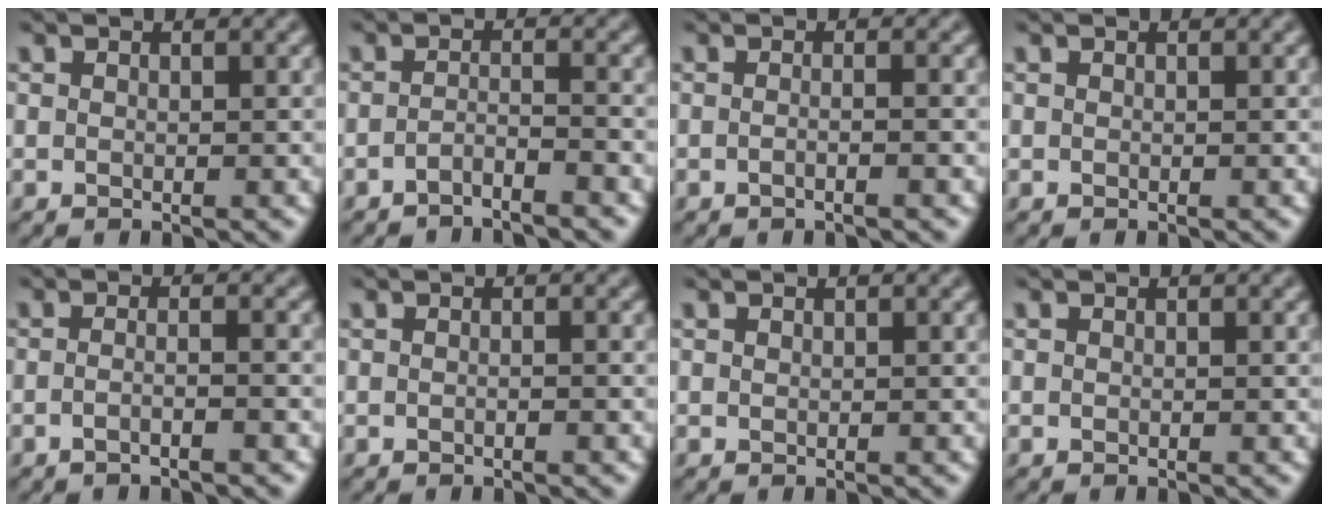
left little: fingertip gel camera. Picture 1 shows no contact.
{"total": 1.9, "force": [-1.7, -0.1, 0.8], "torque": [-0.015, 0.003, -0.037]}
{"total": 1.4, "force": [-0.6, 0.1, 1.2], "torque": [-0.010, -0.005, -0.015]}
{"total": 0.0}
{"total": 2.3, "force": [-1.0, 0.6, 2.0], "torque": [-0.012, -0.001, -0.032]}
{"total": 0.8, "force": [-0.4, 0.0, 0.7], "torque": [-0.011, 0.002, -0.007]}
{"total": 0.0}
{"total": 0.0}